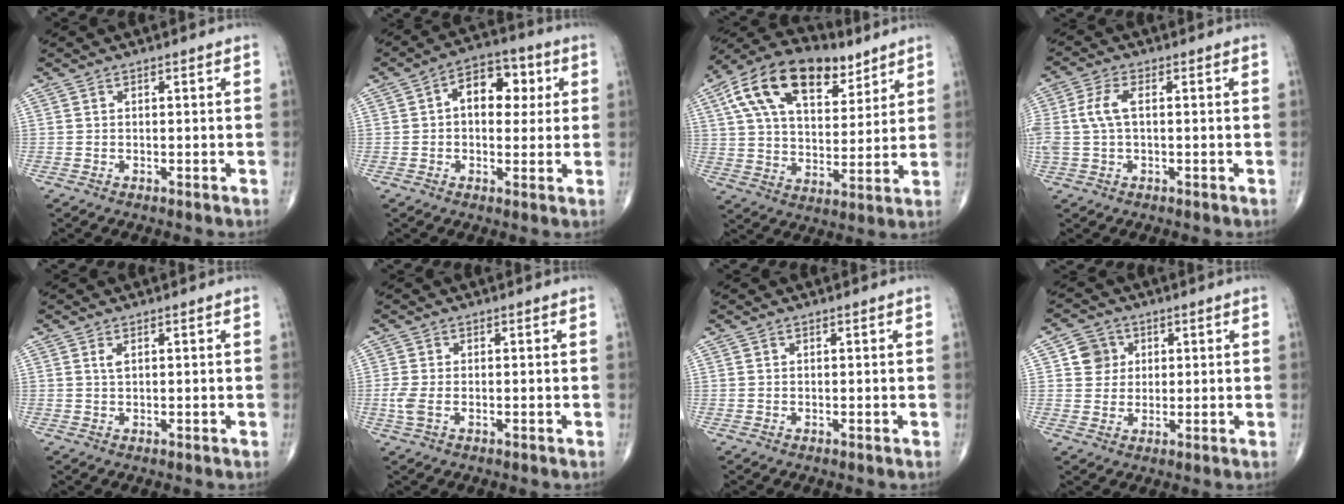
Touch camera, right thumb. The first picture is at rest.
{"total": 10.1, "force": [2.0, 6.5, 7.5], "torque": [-0.073, 0.018, 0.023]}
{"total": 20.7, "force": [10.5, 11.3, 13.9], "torque": [-0.219, -0.010, 0.183]}
{"total": 5.9, "force": [0.6, 3.0, 5.1], "torque": [-0.136, 0.015, 0.010]}
{"total": 1.1, "force": [0.5, 0.4, 0.9], "torque": [-0.018, 0.002, 0.011]}
{"total": 2.8, "force": [-0.5, 1.5, 2.3], "torque": [-0.068, -0.004, -0.010]}
{"total": 0.0}
{"total": 5.2, "force": [1.5, 4.8, 1.3], "torque": [0.005, 0.000, 0.022]}